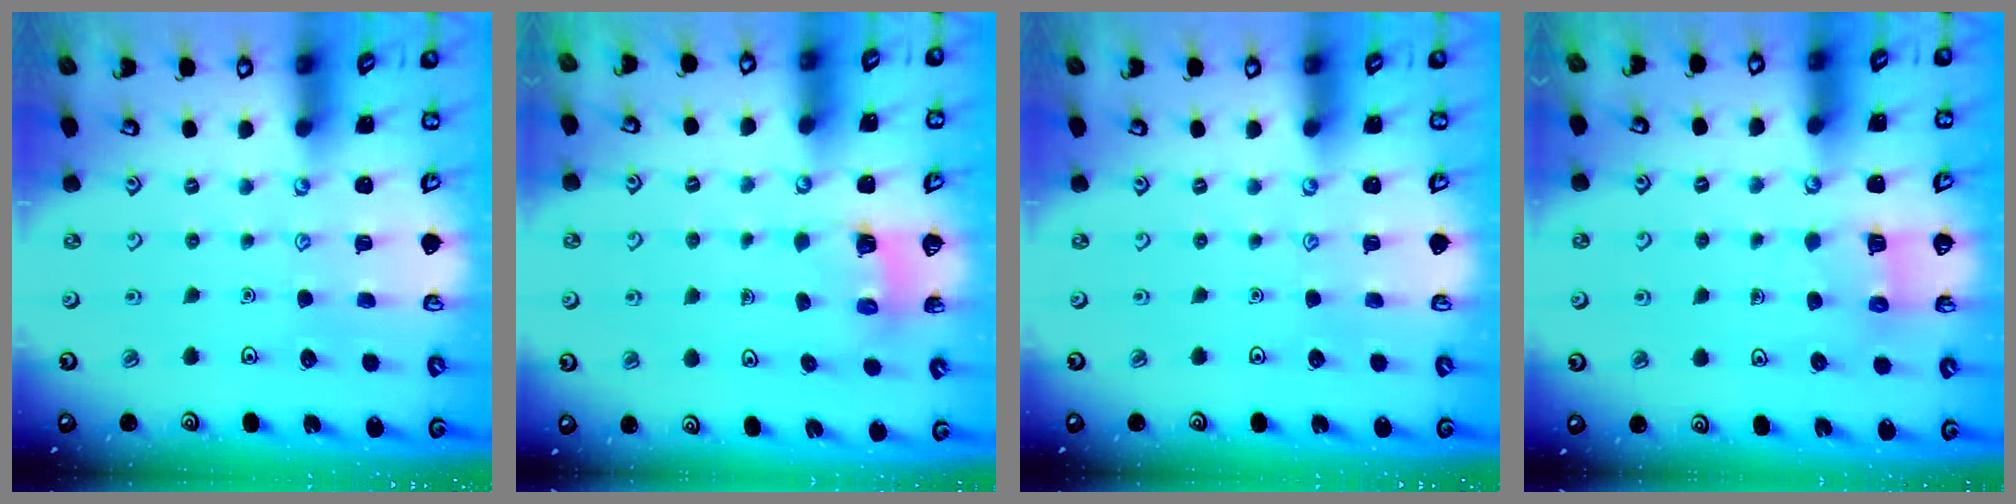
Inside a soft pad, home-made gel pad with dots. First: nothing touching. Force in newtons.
{"total": 2.9, "press": 2.9, "slide": 0.2}
{"total": 0.0}
{"total": 4.8, "press": 4.7, "slide": 0.3}